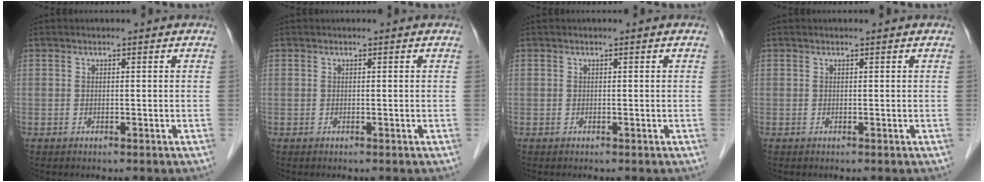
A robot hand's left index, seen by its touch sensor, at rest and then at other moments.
{"total": 0.0}
{"total": 0.0}
{"total": 0.0}